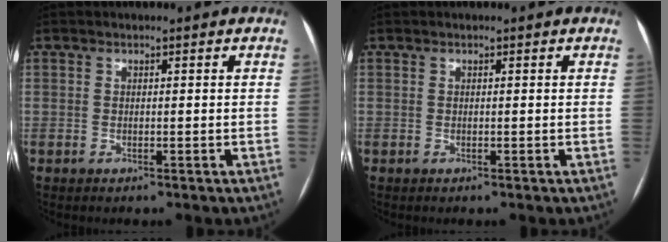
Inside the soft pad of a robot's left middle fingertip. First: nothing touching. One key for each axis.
{"total": 0.0}